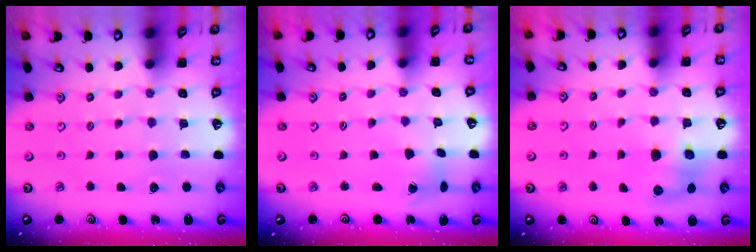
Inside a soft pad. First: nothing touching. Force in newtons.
{"total": 2.5, "press": 2.5, "slide": 0.4}
{"total": 7.3, "press": 7.3, "slide": 0.4}